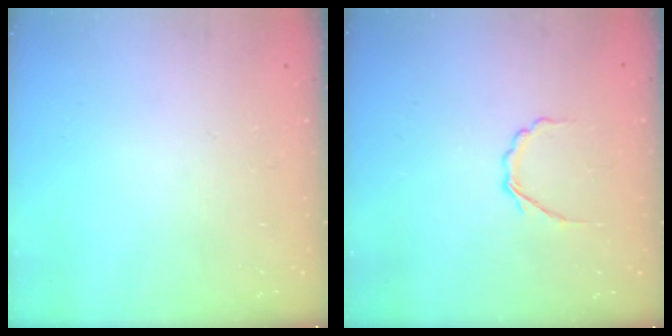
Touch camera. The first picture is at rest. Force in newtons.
{"total": 3.1, "press": 3.0, "slide": 1.0}